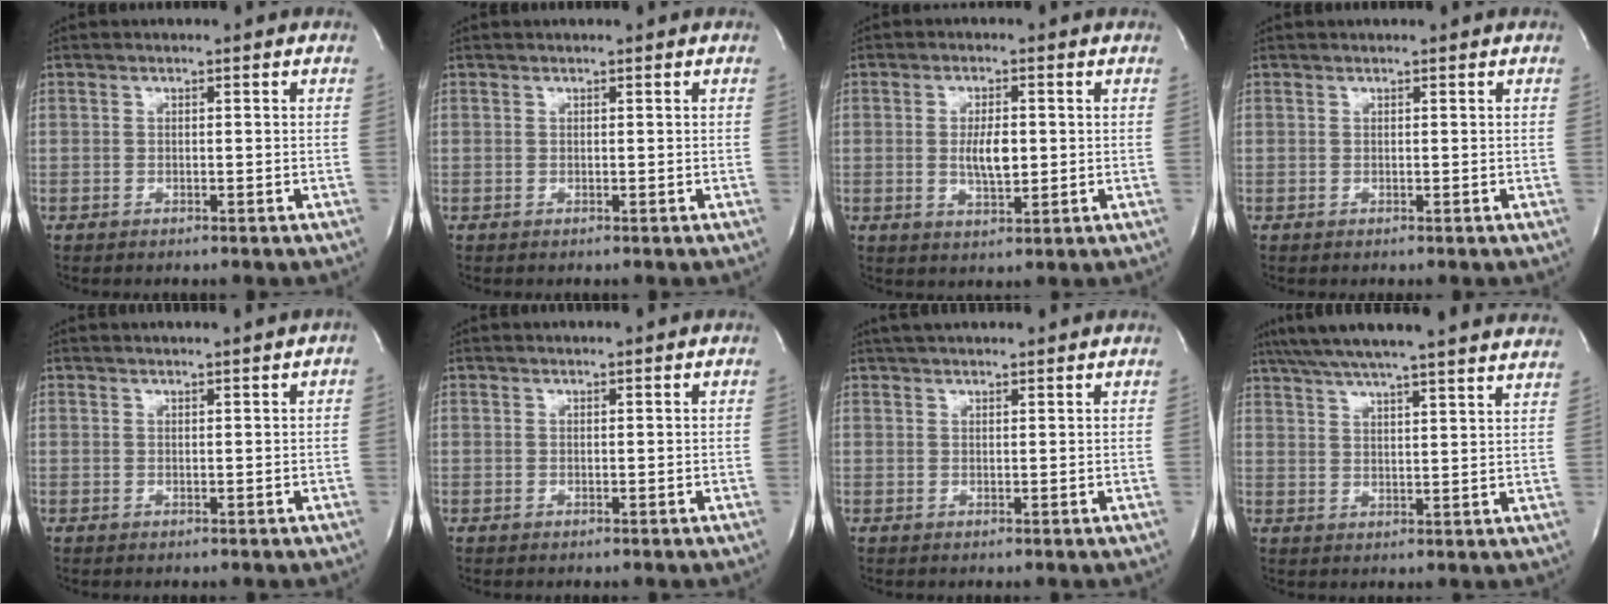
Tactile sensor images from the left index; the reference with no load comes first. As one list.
[{"total": 0.8, "force": [0.7, 0.0, 0.2], "torque": [-0.003, 0.012, 0.013]}, {"total": 4.4, "force": [-0.3, 1.5, 4.1], "torque": [-0.078, -0.011, 0.000]}, {"total": 1.1, "force": [1.0, 0.0, 0.3], "torque": [-0.005, 0.014, 0.017]}, {"total": 2.2, "force": [1.7, -0.2, 1.3], "torque": [-0.015, 0.016, 0.028]}, {"total": 1.6, "force": [1.6, -0.1, 0.5], "torque": [-0.004, 0.014, 0.025]}, {"total": 6.4, "force": [5.8, 0.8, 2.6], "torque": [-0.043, 0.036, 0.087]}, {"total": 26.9, "force": [24.0, 1.3, 12.1], "torque": [-0.207, 0.004, 0.314]}]